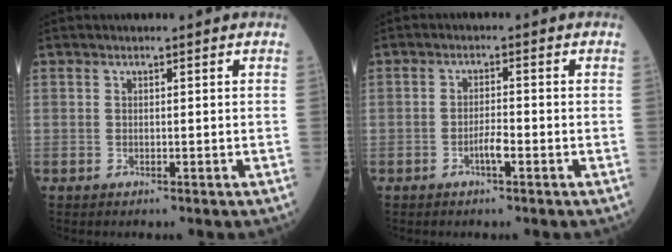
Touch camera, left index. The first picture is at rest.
{"total": 2.4, "force": [-1.3, 0.3, 1.9], "torque": [-0.034, -0.001, -0.027]}